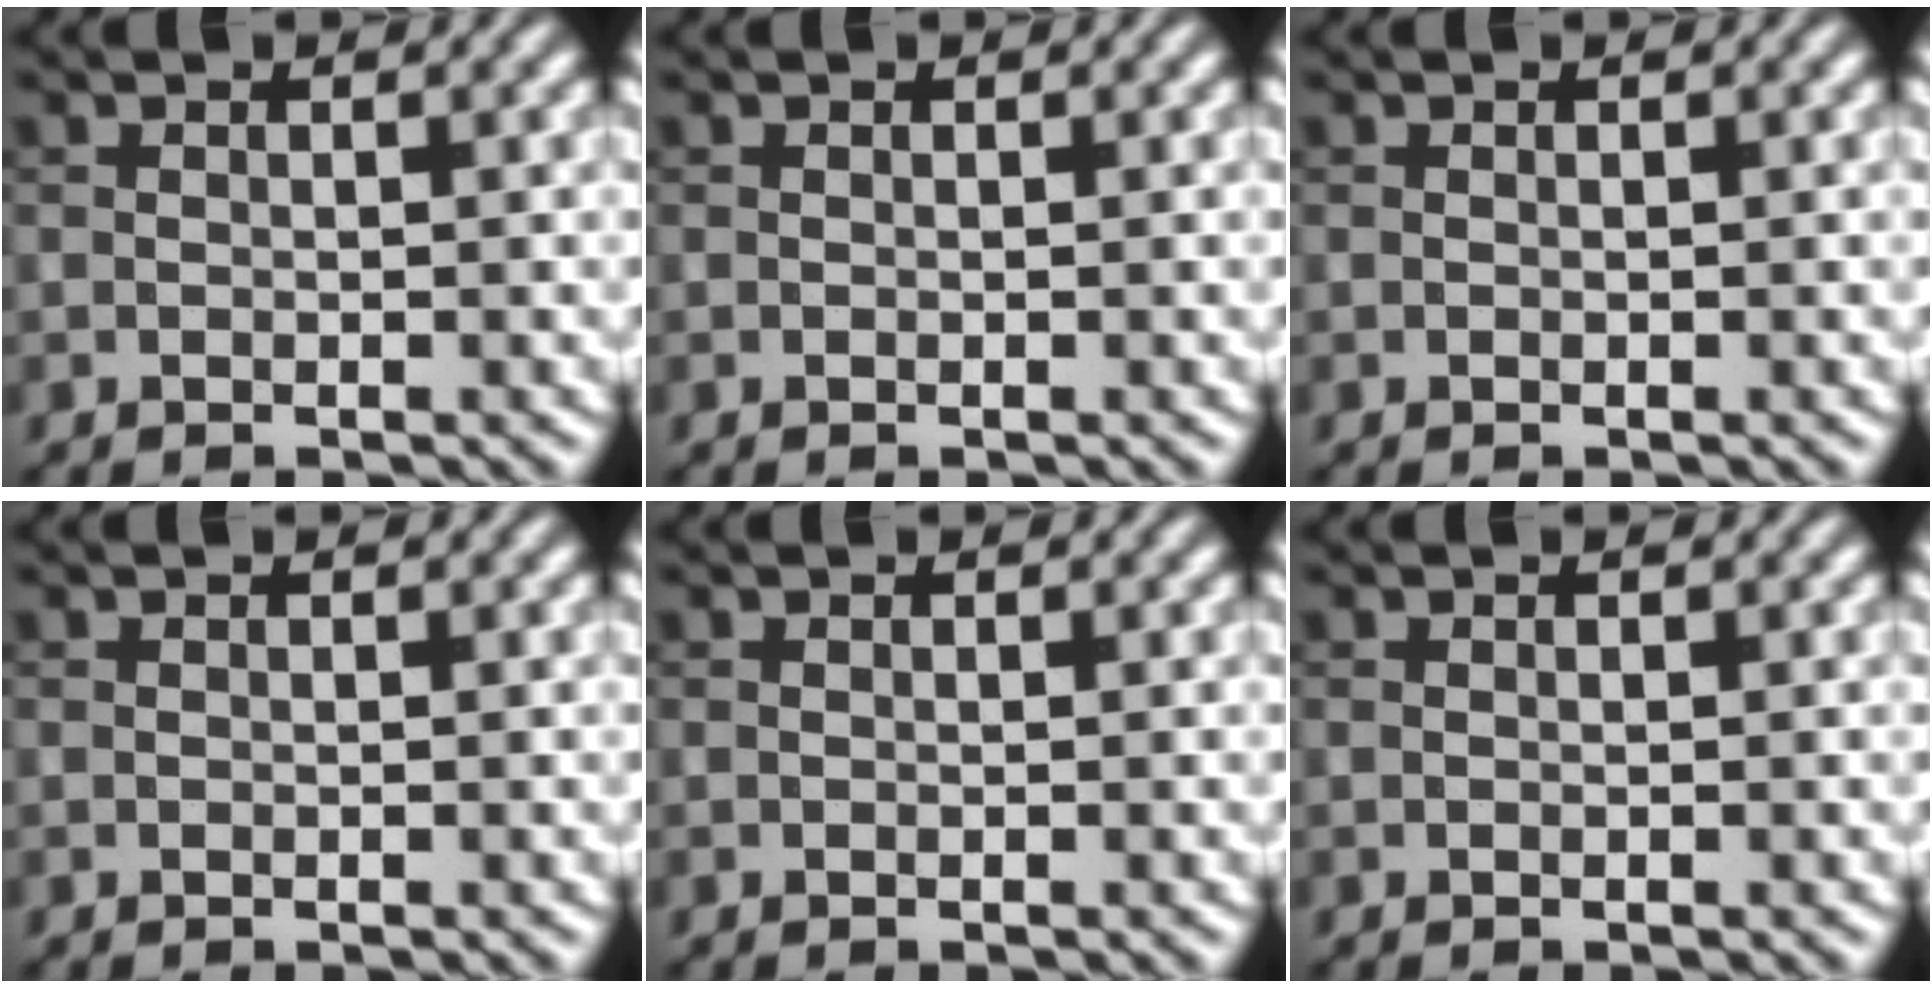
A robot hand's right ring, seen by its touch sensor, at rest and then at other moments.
{"total": 0.0}
{"total": 0.0}
{"total": 0.0}
{"total": 0.0}
{"total": 0.0}